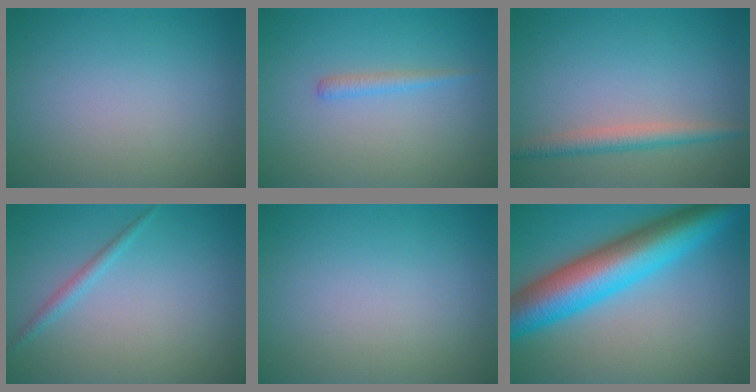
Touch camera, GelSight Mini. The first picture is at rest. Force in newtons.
{"total": 1.1, "press": 1.1, "slide": 0.1}
{"total": 2.4, "press": 2.4, "slide": 0.1}
{"total": 1.3, "press": 1.3, "slide": 0.0}
{"total": 0.0}
{"total": 10.9, "press": 10.9, "slide": 0.2}